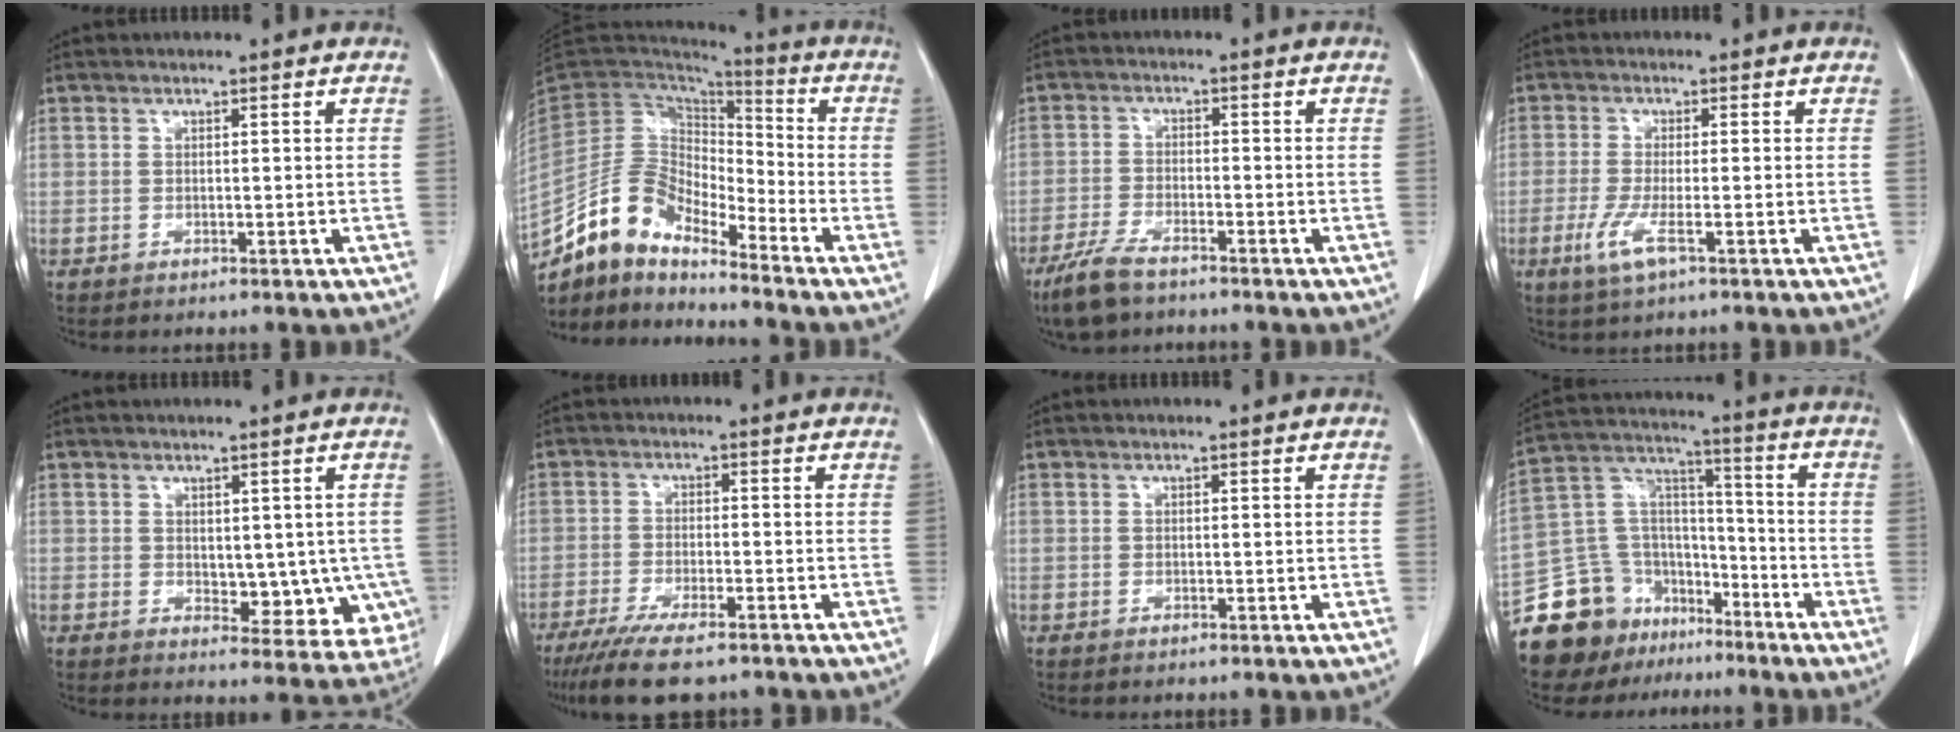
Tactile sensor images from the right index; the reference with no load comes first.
{"total": 10.8, "force": [-9.3, 3.8, 4.0], "torque": [-0.083, 0.047, -0.179]}
{"total": 6.0, "force": [-4.6, 1.7, 3.4], "torque": [-0.076, -0.009, -0.086]}
{"total": 4.7, "force": [-2.1, 0.5, 4.2], "torque": [-0.092, -0.013, -0.042]}
{"total": 8.8, "force": [-0.8, 5.0, 7.1], "torque": [-0.066, -0.004, 0.003]}
{"total": 10.2, "force": [-7.9, 2.0, 6.2], "torque": [-0.095, -0.019, -0.123]}
{"total": 0.0}
{"total": 18.2, "force": [-13.2, 11.5, 5.0], "torque": [-0.105, 0.080, -0.222]}